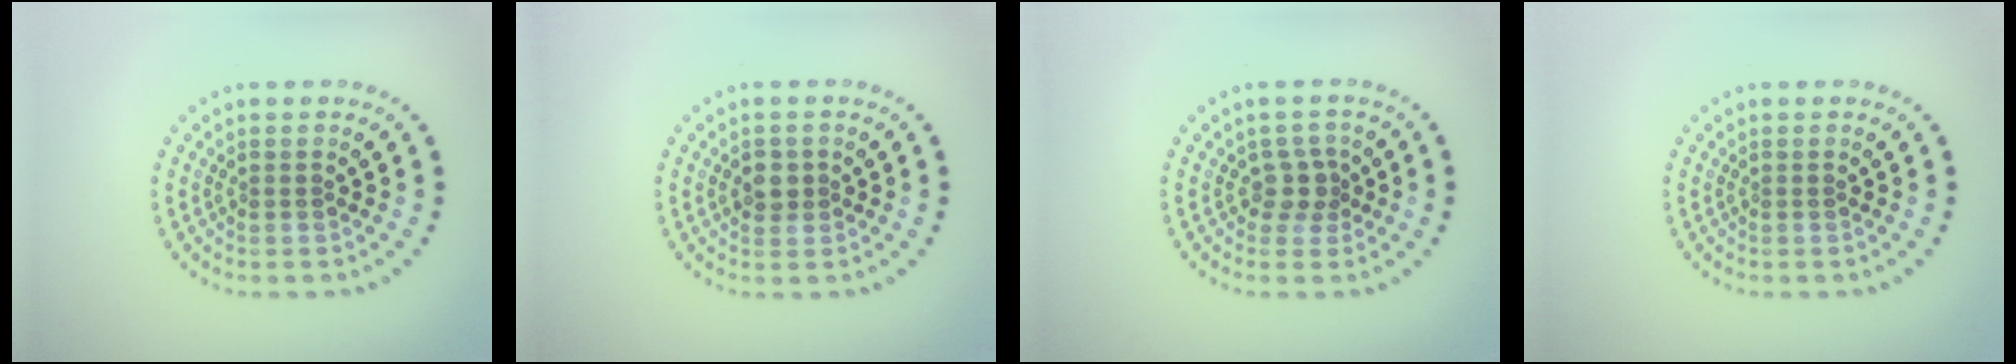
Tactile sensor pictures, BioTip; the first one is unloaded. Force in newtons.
{"total": 1.7, "press": 1.6, "slide": 0.5}
{"total": 1.9, "press": 1.5, "slide": 1.2}
{"total": 0.0}